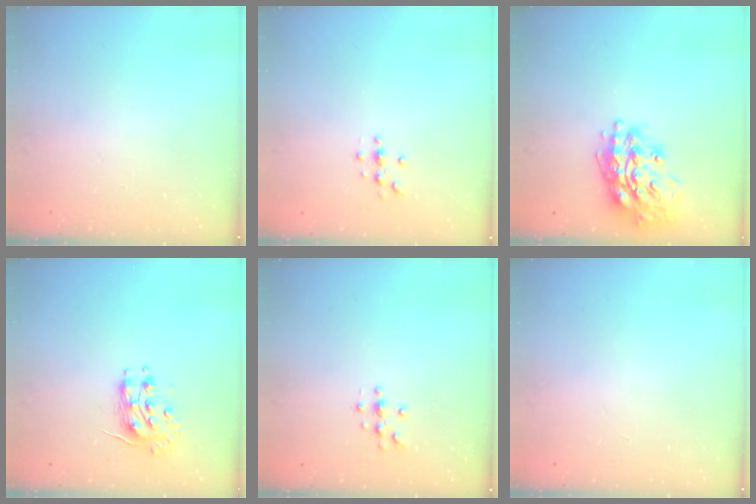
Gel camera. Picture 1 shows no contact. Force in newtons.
{"total": 3.0, "press": 3.0, "slide": 0.4}
{"total": 17.5, "press": 17.5, "slide": 0.9}
{"total": 8.6, "press": 8.6, "slide": 0.3}
{"total": 3.7, "press": 3.7, "slide": 0.4}
{"total": 0.0}